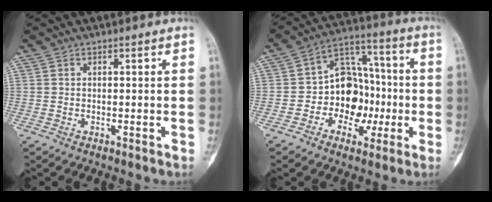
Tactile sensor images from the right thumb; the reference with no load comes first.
{"total": 13.6, "force": [-2.5, 10.3, 8.5], "torque": [-0.078, 0.047, -0.046]}